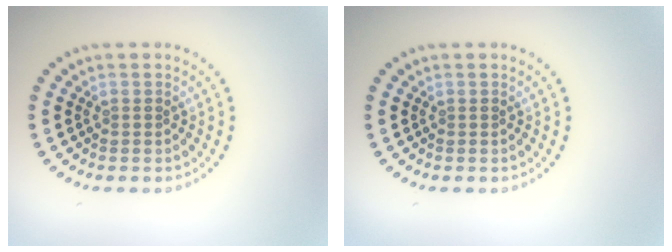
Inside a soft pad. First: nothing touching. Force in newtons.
{"total": 0.0}